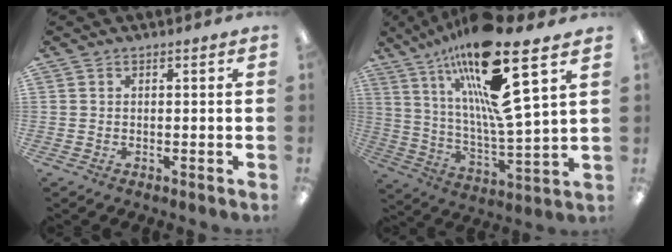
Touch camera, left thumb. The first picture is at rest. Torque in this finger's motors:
{"motor_torque": [1.37, 1.16, 2.51, -0.27, 0.29]}